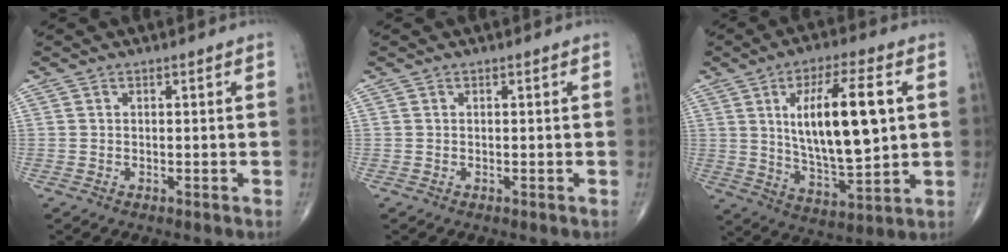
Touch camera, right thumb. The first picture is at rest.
{"total": 0.0}
{"total": 18.3, "force": [3.4, 6.1, 16.9], "torque": [-0.278, -0.013, 0.066]}